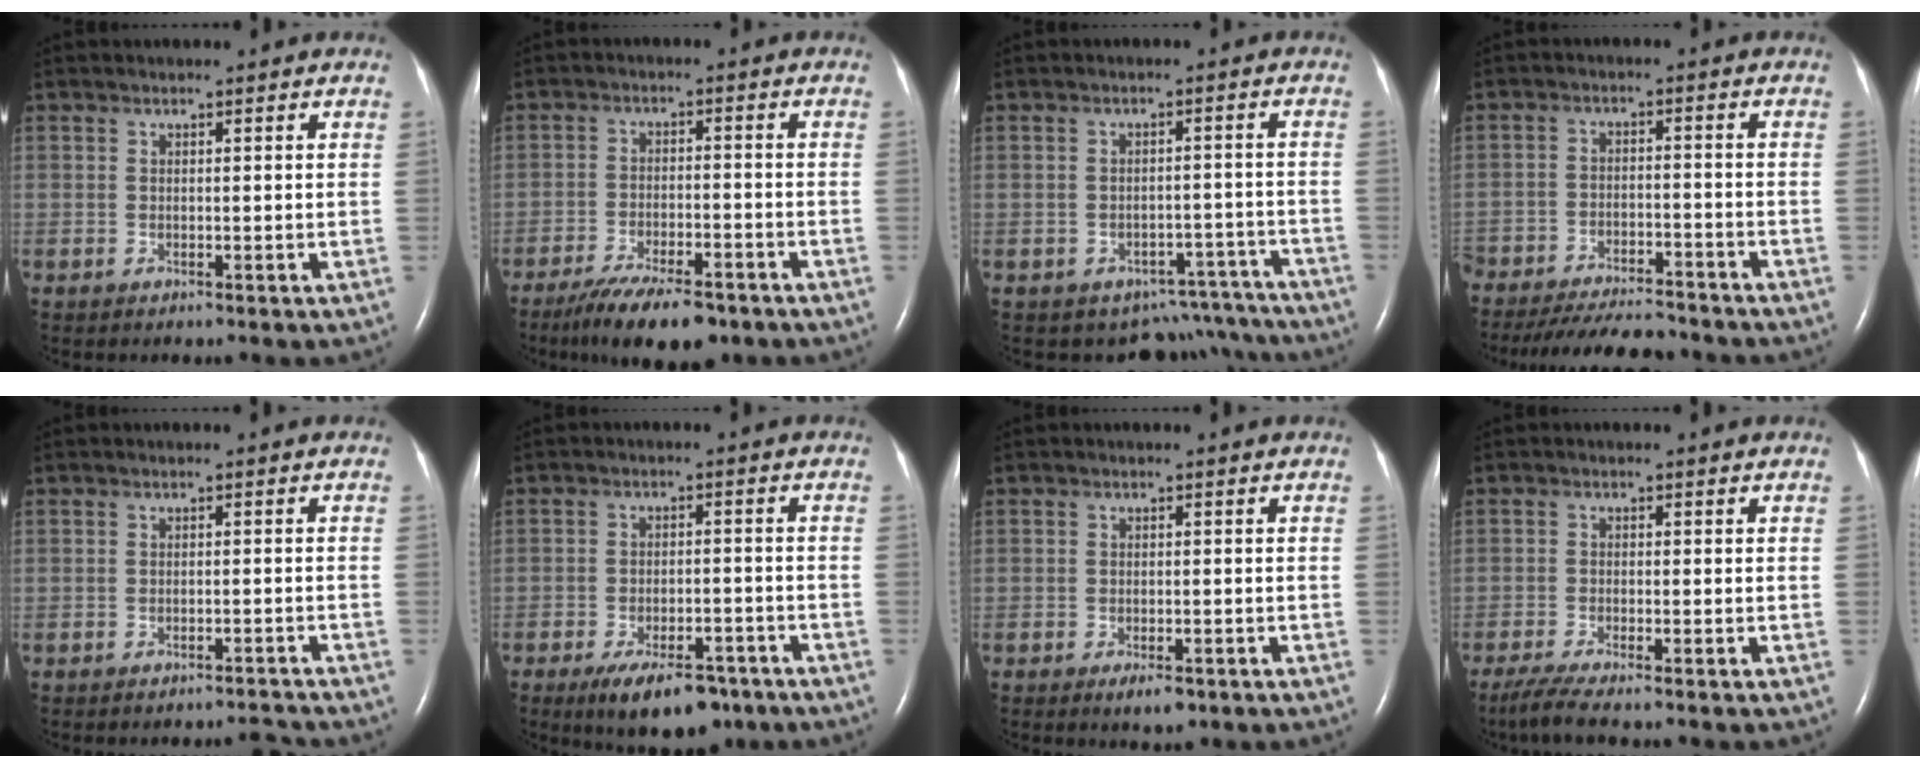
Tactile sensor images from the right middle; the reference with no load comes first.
{"total": 11.2, "force": [-8.4, 2.9, 6.7], "torque": [-0.112, -0.020, -0.134]}
{"total": 10.5, "force": [-9.4, 4.6, 0.4], "torque": [0.011, 0.036, -0.100]}
{"total": 14.7, "force": [-13.3, 3.1, 5.6], "torque": [-0.110, -0.019, -0.191]}
{"total": 2.4, "force": [-2.3, -0.4, 0.1], "torque": [-0.002, -0.004, -0.028]}
{"total": 9.9, "force": [-7.0, 4.0, 5.8], "torque": [-0.090, -0.005, -0.105]}
{"total": 2.4, "force": [-1.5, 0.9, 1.8], "torque": [-0.032, -0.004, -0.018]}
{"total": 4.1, "force": [-3.3, -0.3, 2.5], "torque": [-0.057, -0.015, -0.064]}